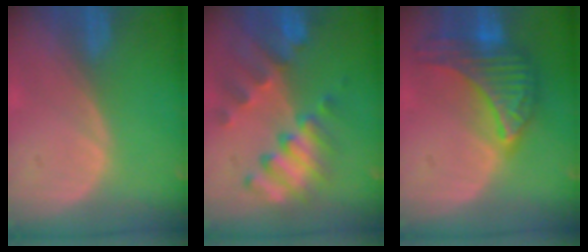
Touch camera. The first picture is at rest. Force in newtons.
{"total": 9.8, "press": 8.7, "slide": 4.7}
{"total": 10.0, "press": 10.0, "slide": 0.5}